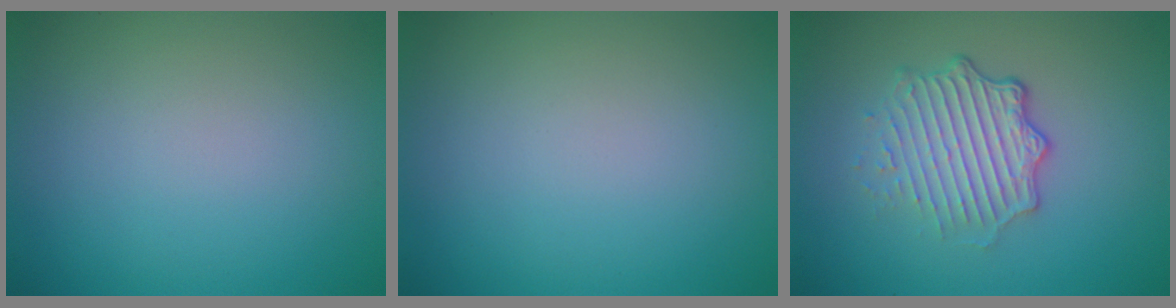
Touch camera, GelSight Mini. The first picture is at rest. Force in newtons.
{"total": 0.0}
{"total": 4.9, "press": 3.5, "slide": 3.4}